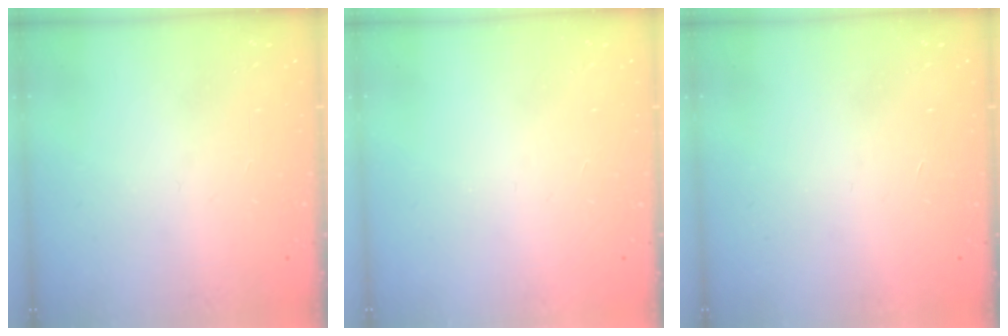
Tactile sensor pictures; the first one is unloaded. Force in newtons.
{"total": 1.6, "press": 1.5, "slide": 0.1}
{"total": 1.7, "press": 1.7, "slide": 0.1}